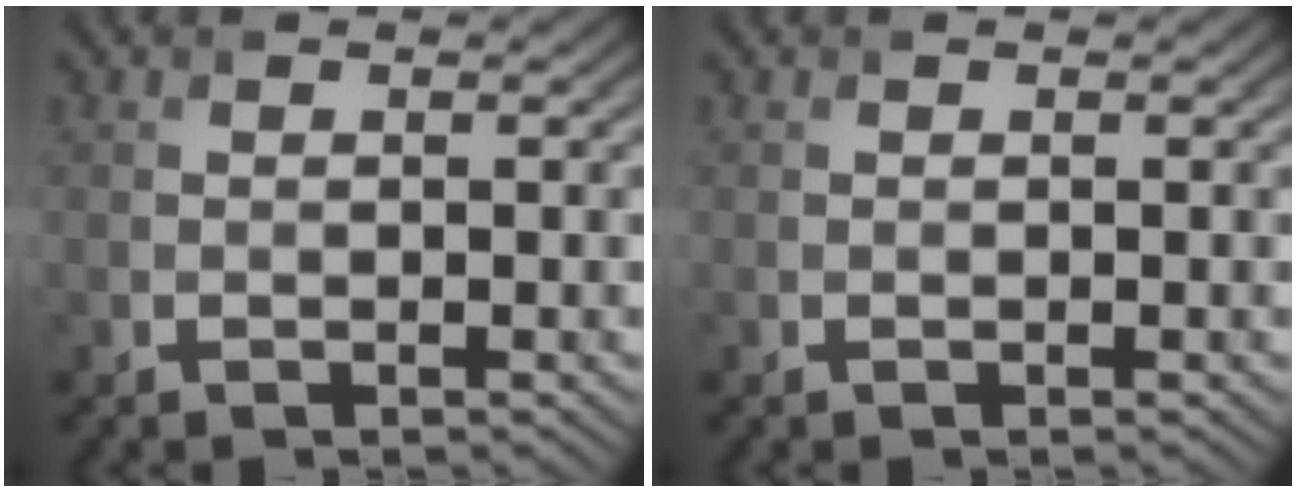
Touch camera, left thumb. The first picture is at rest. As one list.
[{"total": 0.0}]